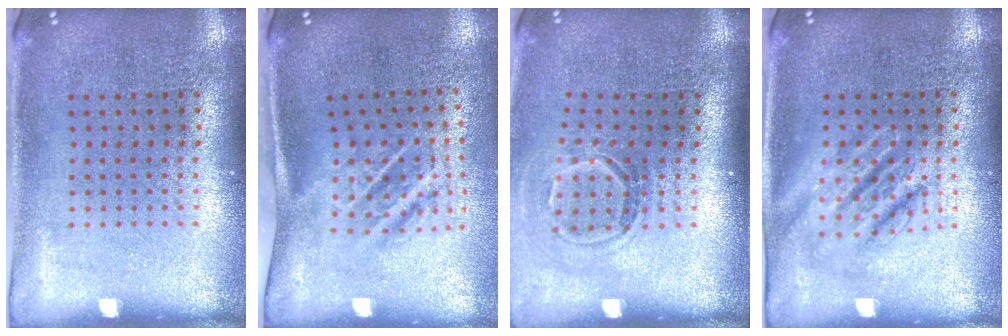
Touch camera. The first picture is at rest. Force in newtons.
{"total": 1.8, "press": 1.1, "slide": 1.4}
{"total": 1.7, "press": 1.2, "slide": 1.2}
{"total": 2.6, "press": 2.6, "slide": 0.3}